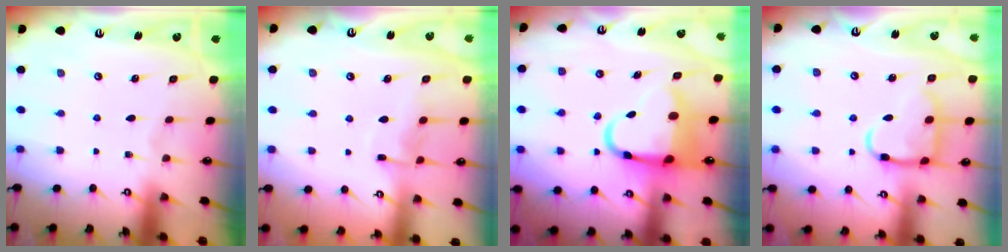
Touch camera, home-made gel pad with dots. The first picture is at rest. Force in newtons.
{"total": 6.6, "press": 6.6, "slide": 0.8}
{"total": 10.7, "press": 10.4, "slide": 2.5}
{"total": 12.4, "press": 12.4, "slide": 0.8}